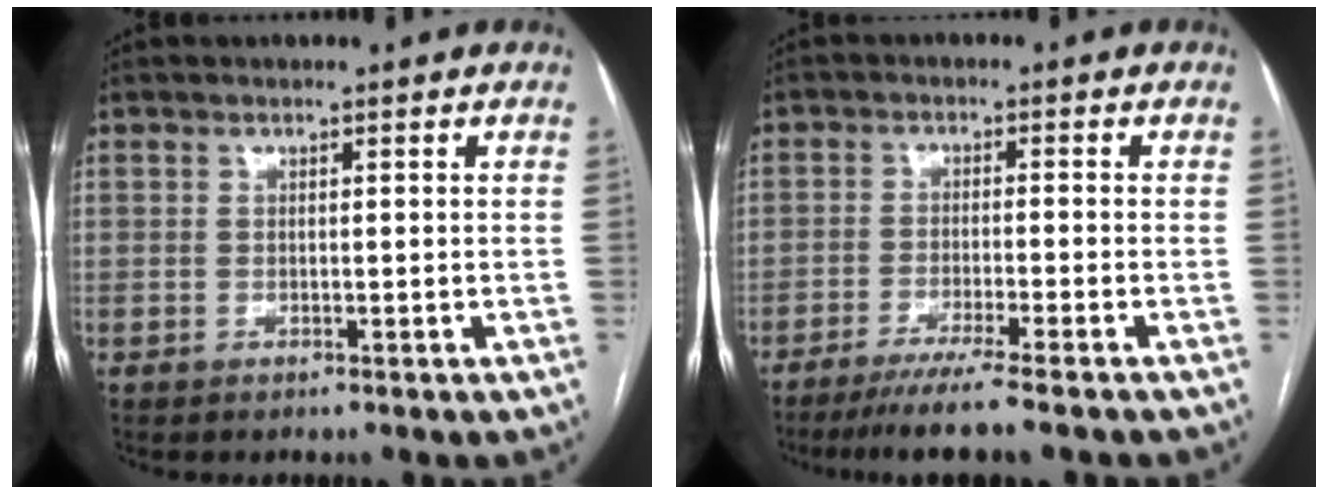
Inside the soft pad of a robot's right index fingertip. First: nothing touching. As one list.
[{"total": 8.2, "force": [-6.6, -1.1, 4.8], "torque": [-0.067, -0.023, -0.106]}]